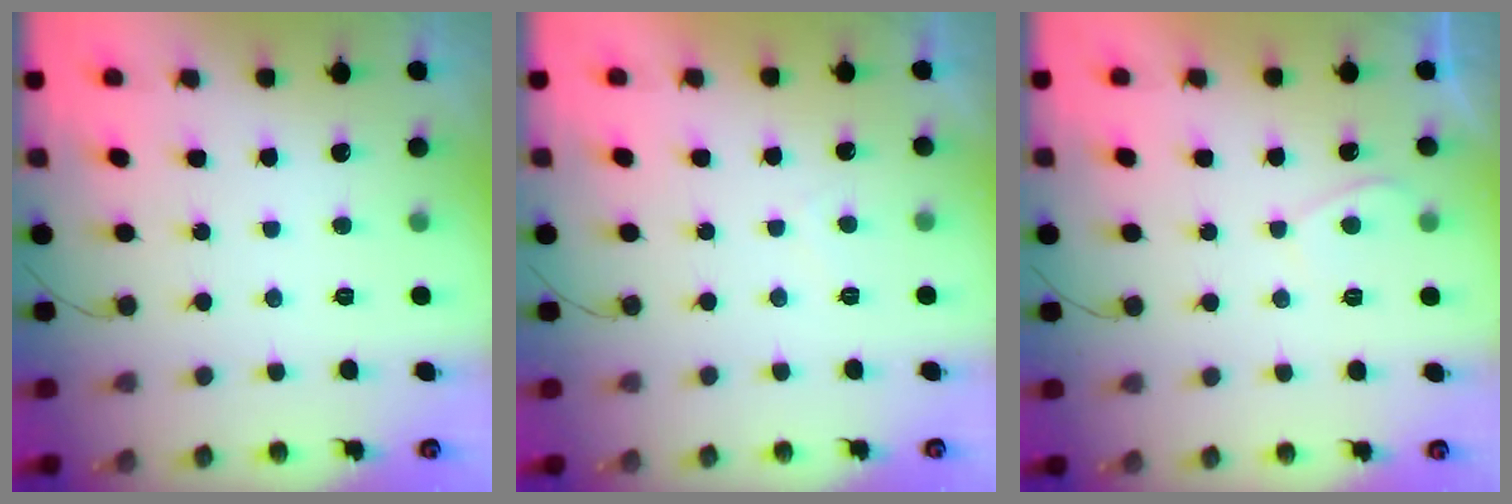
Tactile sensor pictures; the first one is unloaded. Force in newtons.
{"total": 1.0, "press": 0.9, "slide": 0.6}
{"total": 0.7, "press": 0.5, "slide": 0.4}